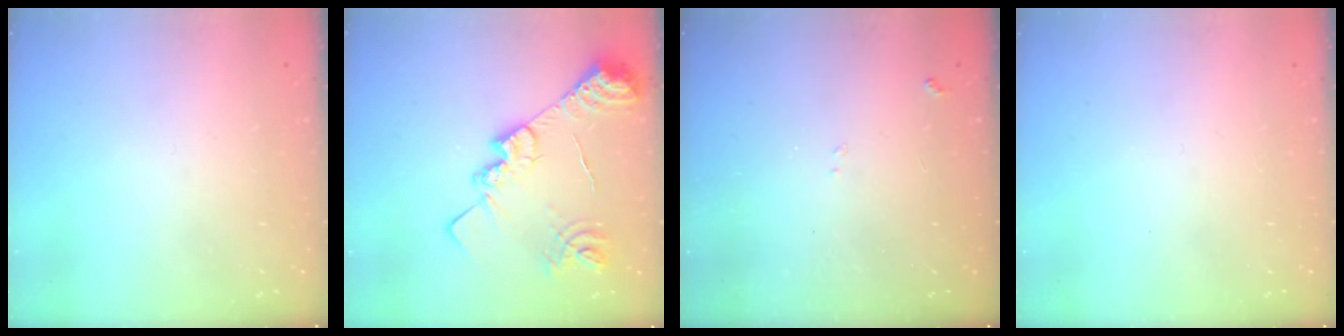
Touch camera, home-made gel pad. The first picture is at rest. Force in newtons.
{"total": 18.5, "press": 18.4, "slide": 1.4}
{"total": 7.1, "press": 7.0, "slide": 0.7}
{"total": 0.0}